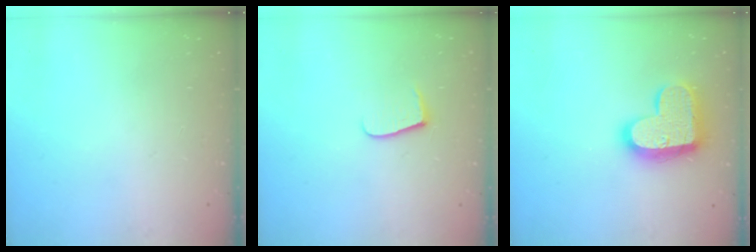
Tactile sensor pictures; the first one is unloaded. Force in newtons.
{"total": 6.2, "press": 6.2, "slide": 0.6}
{"total": 16.9, "press": 16.8, "slide": 1.1}